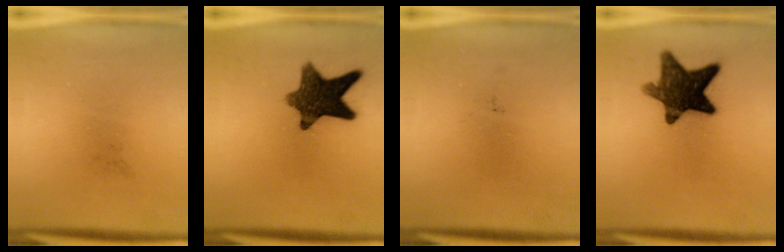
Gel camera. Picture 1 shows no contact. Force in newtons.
{"total": 11.5}
{"total": 0.0}
{"total": 13.0}